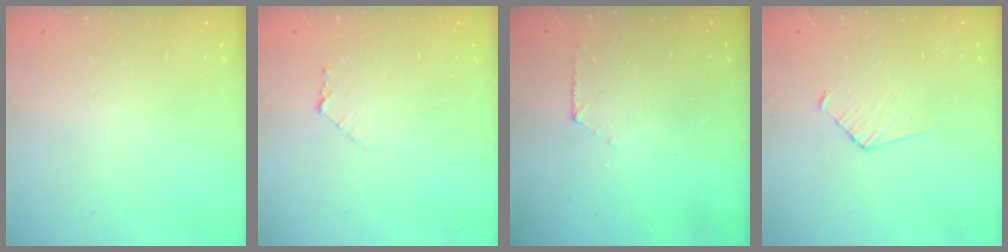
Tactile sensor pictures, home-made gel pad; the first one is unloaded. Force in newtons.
{"total": 4.3, "press": 4.3, "slide": 0.4}
{"total": 5.7, "press": 5.7, "slide": 0.6}
{"total": 5.2, "press": 5.2, "slide": 0.3}